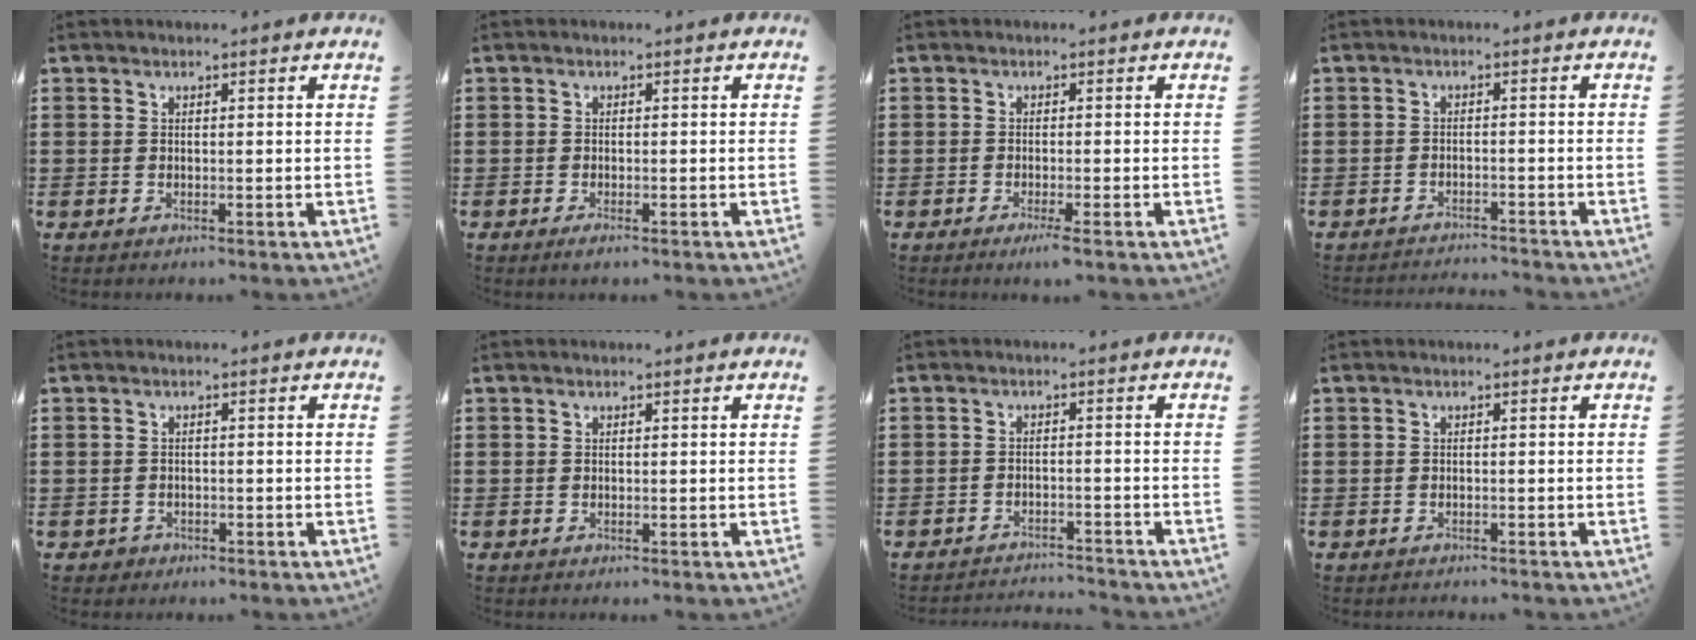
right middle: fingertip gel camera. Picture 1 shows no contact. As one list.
[{"total": 0.8, "force": [-0.5, 0.1, 0.6], "torque": [-0.014, -0.005, -0.008]}, {"total": 1.7, "force": [-1.1, 0.0, 1.2], "torque": [-0.021, 0.000, -0.021]}, {"total": 2.2, "force": [-2.2, 0.0, -0.1], "torque": [-0.005, 0.001, -0.047]}, {"total": 0.9, "force": [-0.7, 0.6, 0.0], "torque": [-0.002, 0.000, -0.016]}, {"total": 0.0}, {"total": 2.7, "force": [-2.7, 0.0, 0.0], "torque": [-0.006, -0.002, -0.057]}, {"total": 0.6, "force": [-0.6, -0.1, 0.0], "torque": [-0.001, -0.001, -0.013]}]